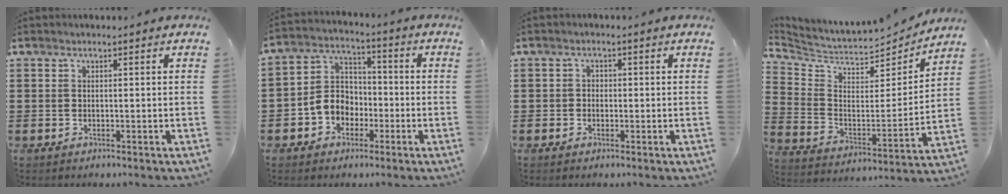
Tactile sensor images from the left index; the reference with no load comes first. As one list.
[{"total": 6.5, "force": [-2.6, 5.5, 2.5], "torque": [-0.070, 0.016, -0.053]}, {"total": 1.1, "force": [-0.2, 1.0, 0.4], "torque": [-0.011, 0.004, -0.006]}, {"total": 5.0, "force": [4.7, 1.5, 1.0], "torque": [-0.052, -0.046, 0.078]}]